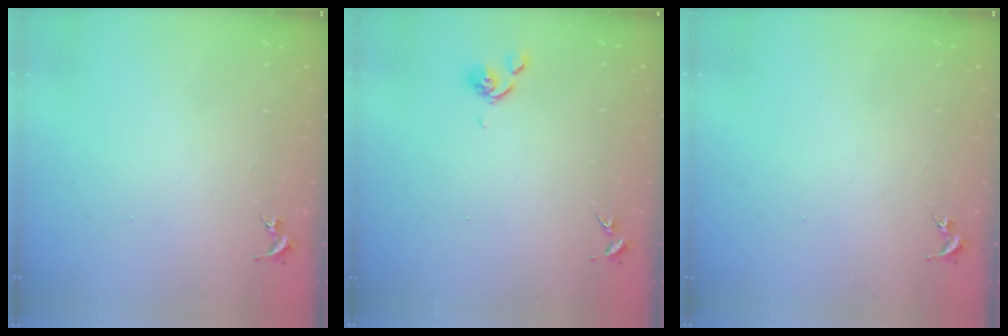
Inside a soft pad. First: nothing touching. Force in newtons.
{"total": 6.0, "press": 5.9, "slide": 0.8}
{"total": 0.0}